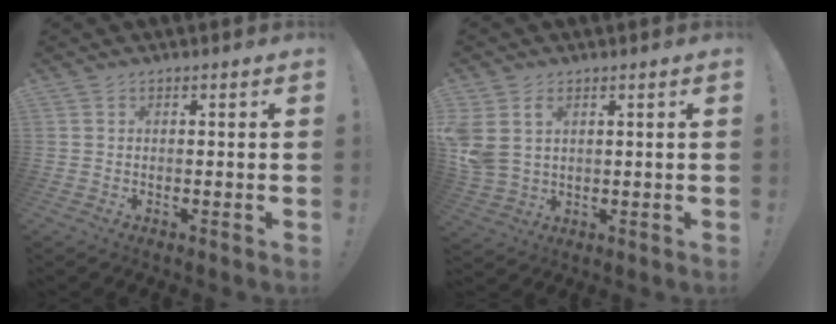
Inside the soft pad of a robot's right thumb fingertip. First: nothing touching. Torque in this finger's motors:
{"motor_torque": [1.48, 1.66, 1.07, -0.07, 0.05]}